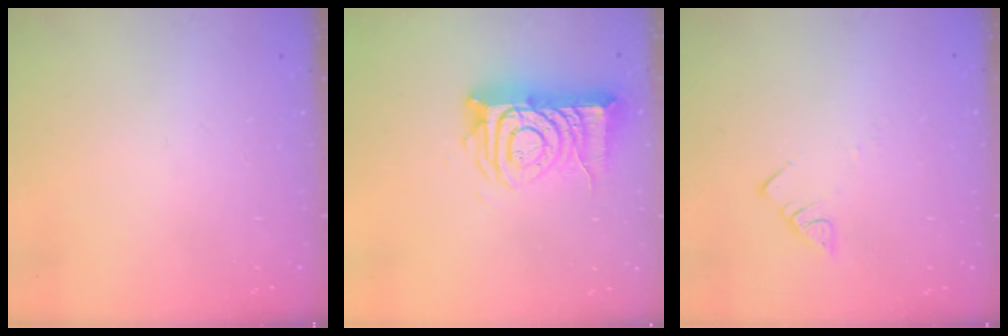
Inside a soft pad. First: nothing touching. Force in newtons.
{"total": 14.2, "press": 14.1, "slide": 1.2}
{"total": 2.8, "press": 2.8, "slide": 0.2}